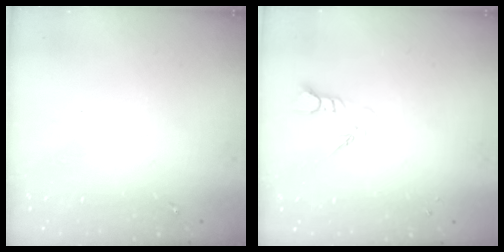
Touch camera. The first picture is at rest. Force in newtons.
{"total": 3.2, "press": 3.1, "slide": 0.3}